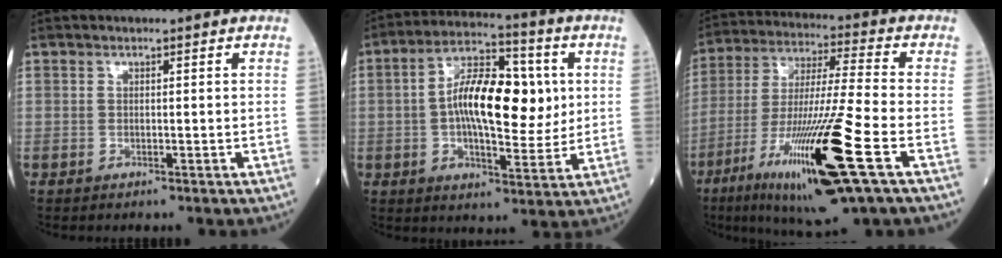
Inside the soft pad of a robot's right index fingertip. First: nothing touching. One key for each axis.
{"total": 14.4, "fx": 1.5, "fy": 5.6, "fz": 13.2, "tx": -0.229, "ty": 0.024, "tz": 0.021}
{"total": 21.0, "fx": -8.9, "fy": 0.5, "fz": 19.0, "tx": -0.375, "ty": -0.044, "tz": -0.161}